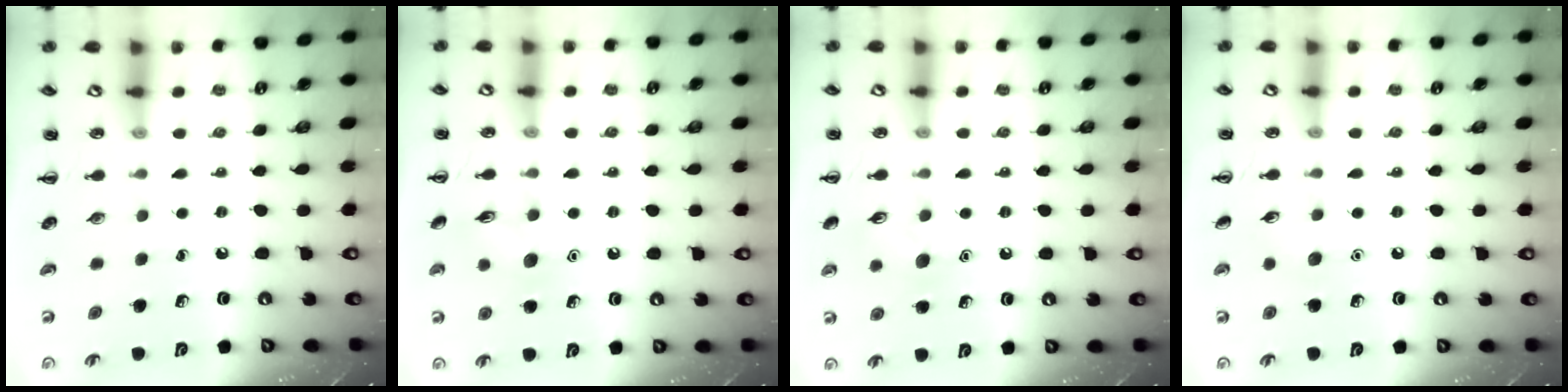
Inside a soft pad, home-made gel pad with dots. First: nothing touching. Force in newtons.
{"total": 7.9, "press": 7.8, "slide": 0.8}
{"total": 7.8, "press": 7.6, "slide": 1.3}
{"total": 4.7, "press": 4.5, "slide": 1.2}